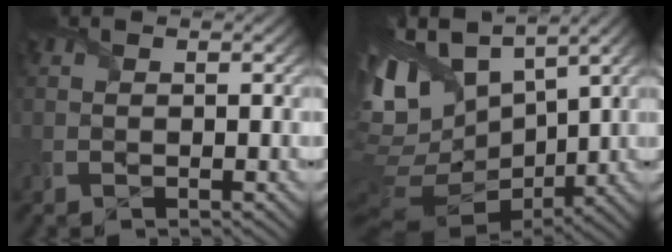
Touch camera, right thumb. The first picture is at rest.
{"total": 13.1, "force": [4.0, 7.5, 10.0], "torque": [-0.252, -0.005, 0.094]}